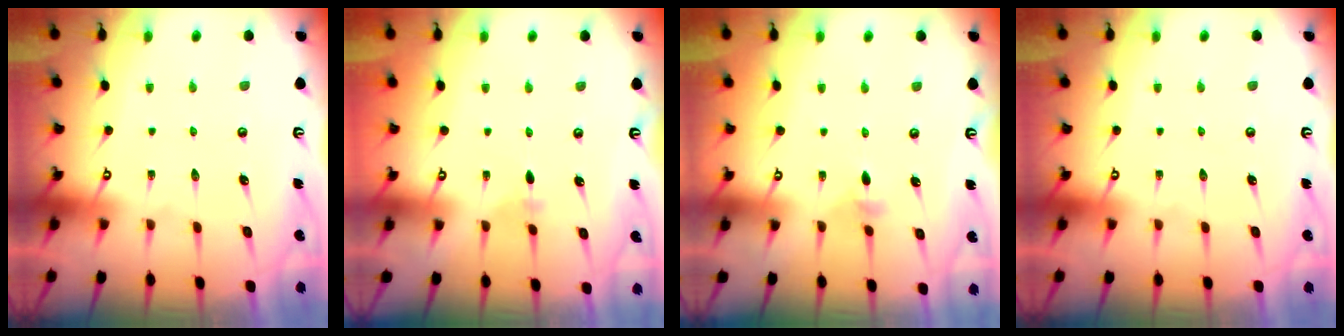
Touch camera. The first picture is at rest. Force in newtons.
{"total": 2.8, "press": 2.7, "slide": 0.6}
{"total": 3.3, "press": 3.1, "slide": 0.9}
{"total": 0.0}